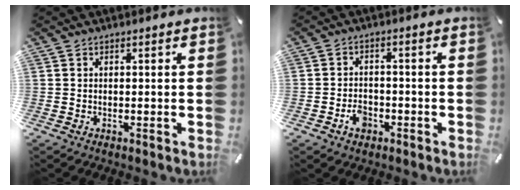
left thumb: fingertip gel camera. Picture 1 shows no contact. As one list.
[{"total": 4.2, "force": [-2.0, 3.0, 2.0], "torque": [-0.039, 0.006, -0.037]}]